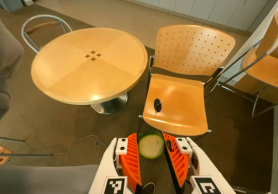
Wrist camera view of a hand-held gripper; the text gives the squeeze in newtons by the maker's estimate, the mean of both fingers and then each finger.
{"total": 8.3, "left": 7.6, "right": 9.1}